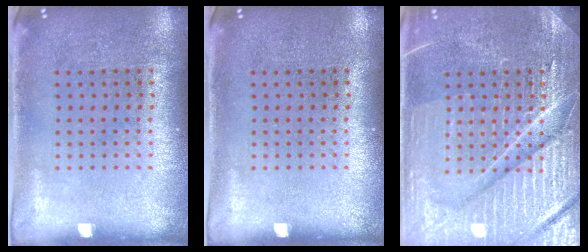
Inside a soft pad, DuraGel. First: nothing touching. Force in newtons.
{"total": 0.0}
{"total": 5.2, "press": 5.1, "slide": 0.7}